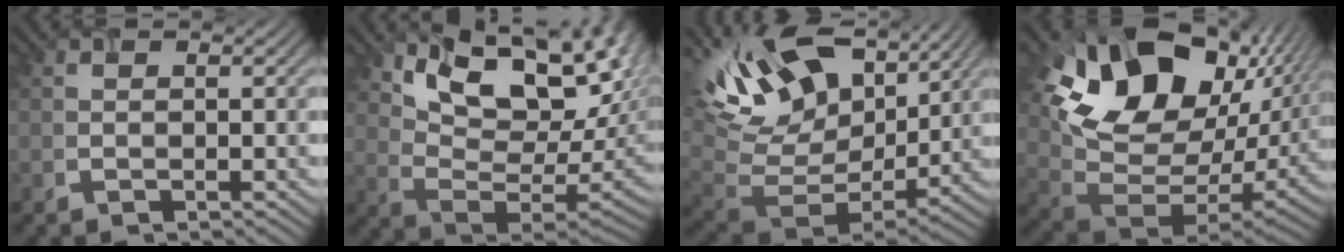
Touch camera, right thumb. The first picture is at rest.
{"total": 14.9, "force": [8.3, 7.0, 10.3], "torque": [-0.181, -0.006, 0.154]}
{"total": 14.5, "force": [8.1, 7.8, 9.2], "torque": [-0.208, 0.017, 0.152]}
{"total": 18.6, "force": [7.3, 12.6, 11.7], "torque": [-0.214, -0.016, 0.163]}